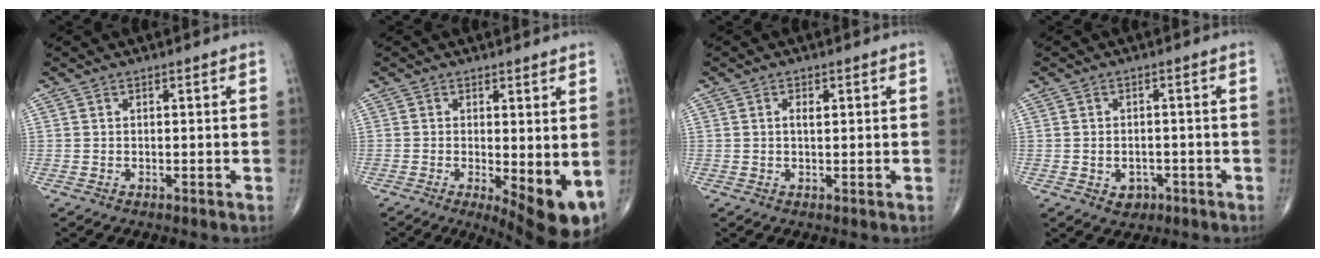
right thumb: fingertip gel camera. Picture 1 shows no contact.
{"total": 10.0, "force": [-1.7, 3.3, 9.3], "torque": [-0.127, -0.024, -0.017]}
{"total": 1.7, "force": [0.4, 0.8, 1.4], "torque": [-0.022, 0.001, 0.005]}
{"total": 3.6, "force": [-1.4, 2.9, 1.7], "torque": [-0.010, 0.009, -0.011]}